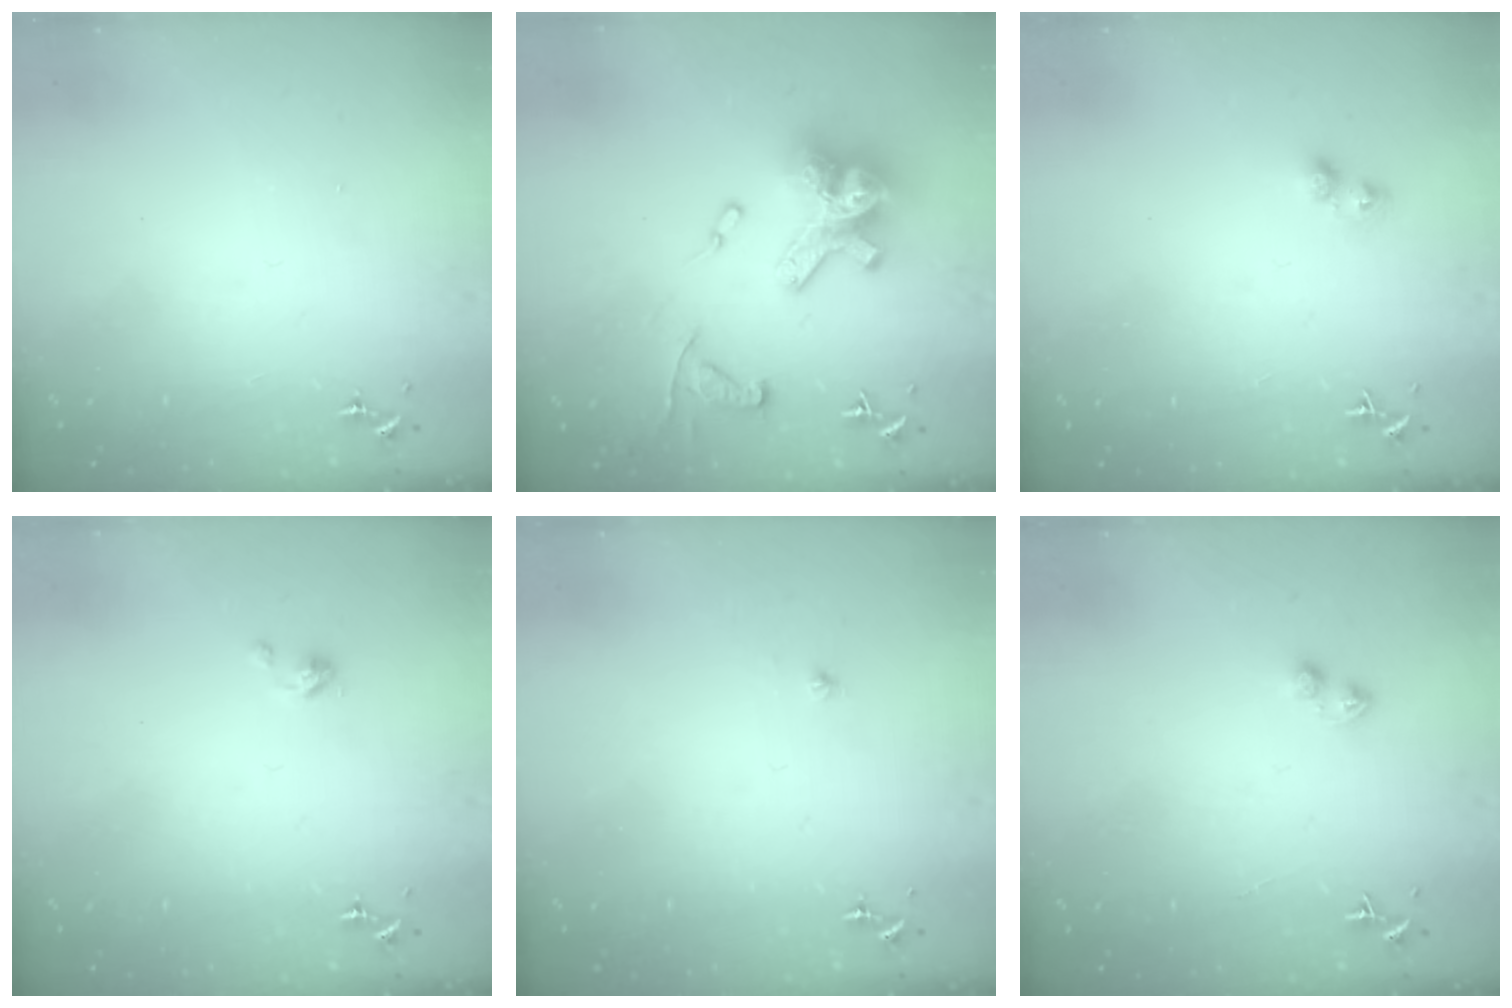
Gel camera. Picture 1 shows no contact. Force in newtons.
{"total": 18.6, "press": 18.5, "slide": 1.5}
{"total": 4.1, "press": 4.1, "slide": 0.3}
{"total": 3.2, "press": 3.2, "slide": 0.3}
{"total": 2.0, "press": 2.0, "slide": 0.2}
{"total": 3.2, "press": 3.1, "slide": 0.5}